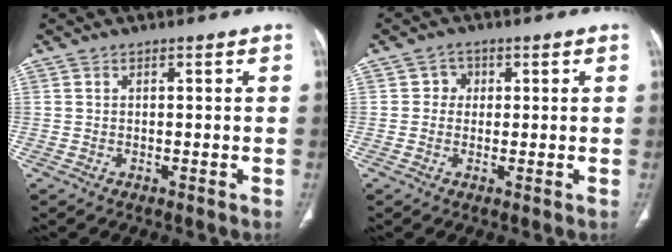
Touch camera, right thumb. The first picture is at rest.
{"total": 2.4, "force": [0.4, 2.2, 0.6], "torque": [0.009, 0.005, -0.001]}